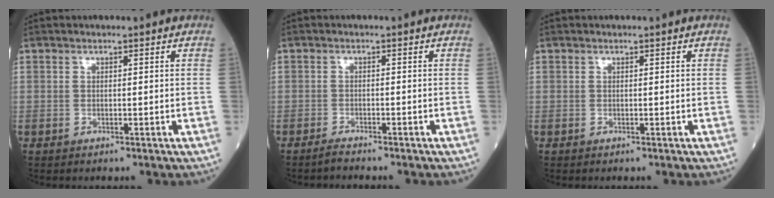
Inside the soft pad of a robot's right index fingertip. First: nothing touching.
{"total": 1.4, "force": [-1.3, -0.1, 0.3], "torque": [-0.012, -0.003, -0.024]}
{"total": 0.0}